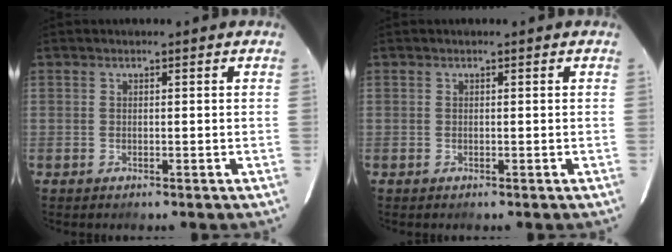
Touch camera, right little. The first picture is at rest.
{"total": 0.0}